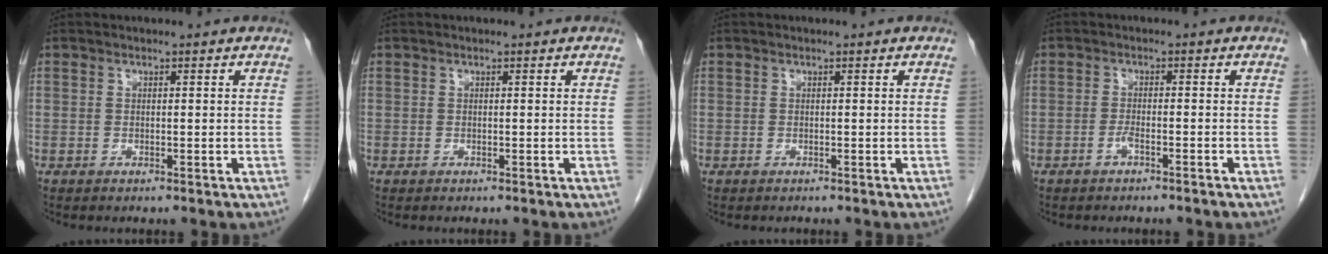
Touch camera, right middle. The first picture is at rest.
{"total": 0.0}
{"total": 0.0}
{"total": 1.6, "force": [-1.2, 0.0, 1.2], "torque": [-0.024, 0.002, -0.022]}